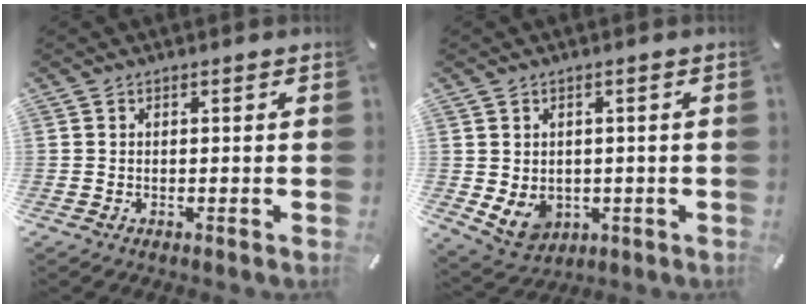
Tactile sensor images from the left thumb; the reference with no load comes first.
{"total": 5.9, "force": [-0.2, 5.2, 2.7], "torque": [-0.054, -0.008, -0.006]}